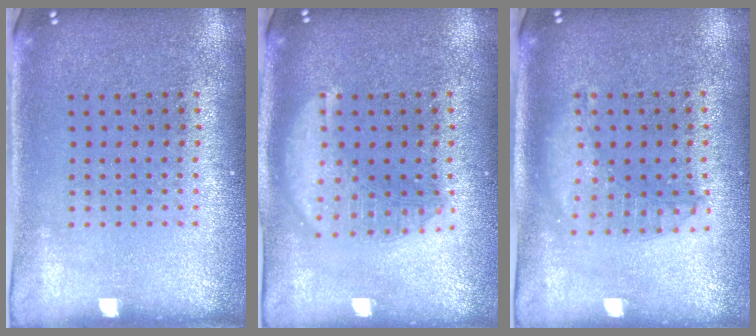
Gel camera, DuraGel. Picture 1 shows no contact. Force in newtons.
{"total": 2.9, "press": 2.9, "slide": 0.3}
{"total": 1.2, "press": 1.2, "slide": 0.3}